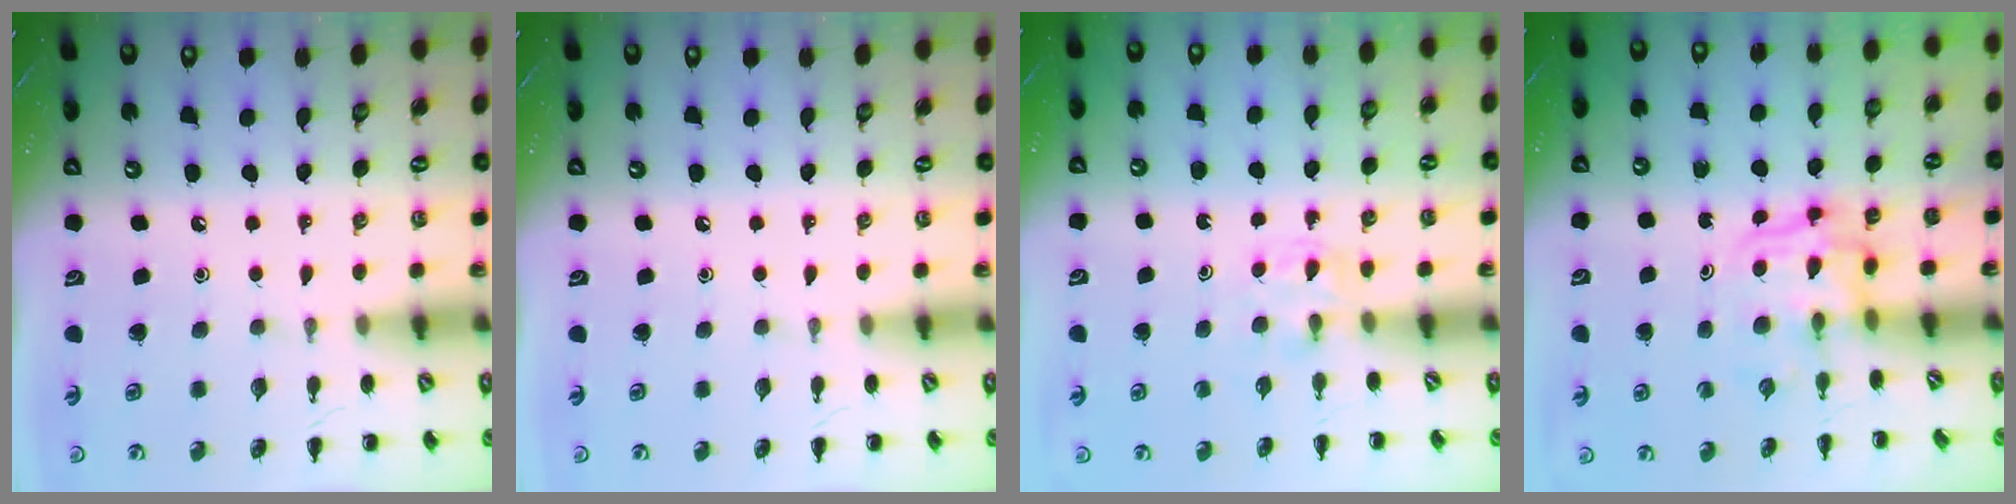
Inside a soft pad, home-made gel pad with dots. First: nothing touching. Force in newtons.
{"total": 0.0}
{"total": 3.0, "press": 2.8, "slide": 1.0}
{"total": 3.3, "press": 3.3, "slide": 0.3}